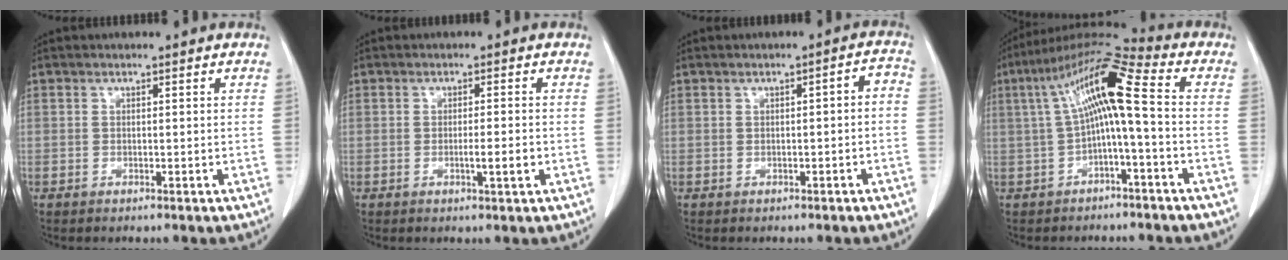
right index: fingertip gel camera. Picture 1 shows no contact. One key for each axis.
{"total": 2.7, "fx": -0.8, "fy": 0.0, "fz": 2.6, "tx": -0.042, "ty": -0.003, "tz": -0.012}
{"total": 2.5, "fx": -0.7, "fy": 0.9, "fz": 2.2, "tx": -0.026, "ty": 0.018, "tz": -0.008}
{"total": 11.5, "fx": 0.3, "fy": 0.9, "fz": 11.4, "tx": -0.211, "ty": 0.044, "tz": 0.000}